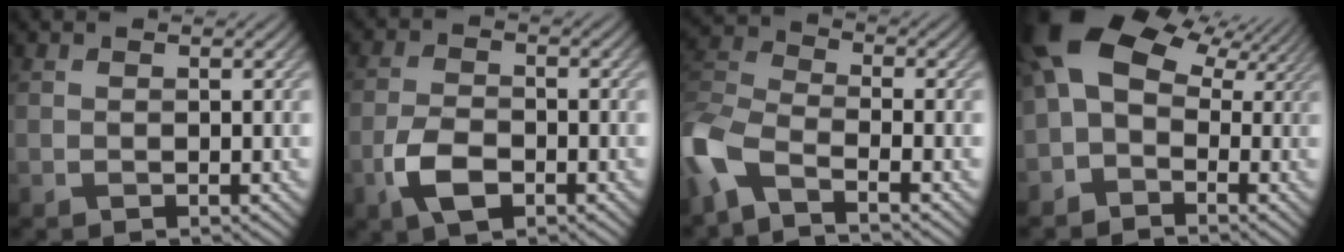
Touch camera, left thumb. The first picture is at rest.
{"total": 5.1, "force": [-2.6, 2.6, 3.6], "torque": [-0.081, -0.004, -0.060]}
{"total": 8.9, "force": [-5.3, 3.3, 6.3], "torque": [-0.150, -0.009, -0.125]}
{"total": 10.5, "force": [1.7, 6.8, 7.7], "torque": [-0.169, 0.011, 0.024]}